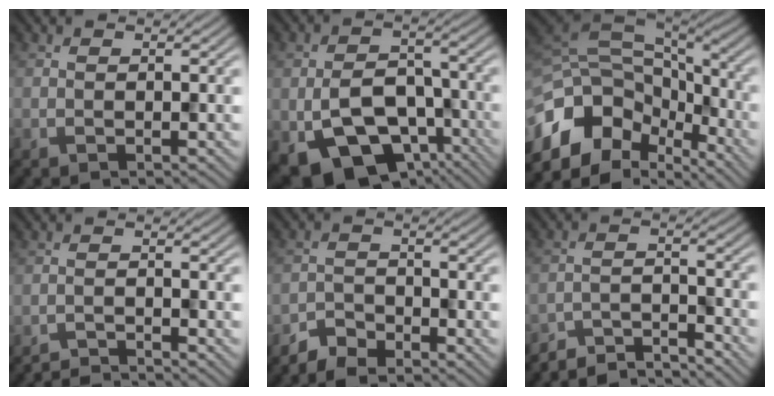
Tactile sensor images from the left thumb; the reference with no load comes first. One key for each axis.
{"total": 12.2, "fx": -5.4, "fy": 7.4, "fz": 8.0, "tx": -0.162, "ty": -0.022, "tz": -0.088}
{"total": 13.9, "fx": -6.4, "fy": 8.8, "fz": 8.7, "tx": -0.242, "ty": -0.028, "tz": -0.095}
{"total": 2.3, "fx": -2.2, "fy": 0.0, "fz": 0.4, "tx": -0.001, "ty": 0.002, "tz": -0.046}
{"total": 3.2, "fx": -2.8, "fy": 1.3, "fz": 0.9, "tx": -0.015, "ty": 0.001, "tz": -0.063}
{"total": 5.7, "fx": -5.5, "fy": 0.6, "fz": 1.2, "tx": -0.026, "ty": 0.000, "tz": -0.101}